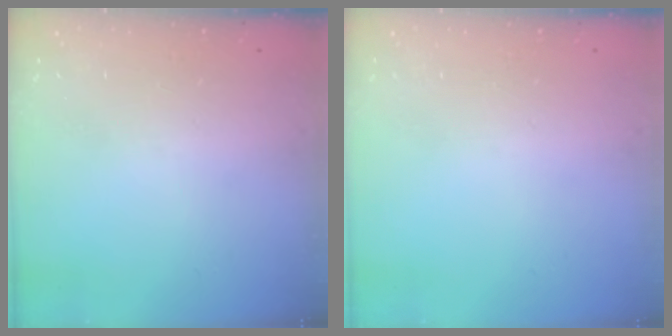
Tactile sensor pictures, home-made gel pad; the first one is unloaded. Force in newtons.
{"total": 0.0}